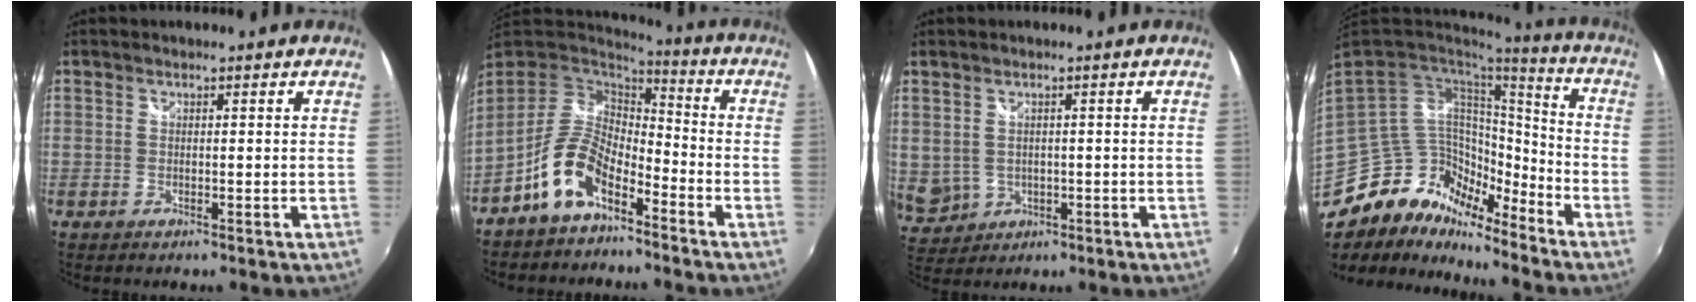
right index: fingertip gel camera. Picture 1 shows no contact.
{"total": 11.1, "force": [-6.7, 5.4, 7.0], "torque": [-0.144, 0.014, -0.129]}
{"total": 7.9, "force": [0.5, 6.9, 3.8], "torque": [-0.097, -0.002, 0.033]}
{"total": 17.8, "force": [-13.9, 9.2, 6.3], "torque": [-0.141, 0.003, -0.259]}